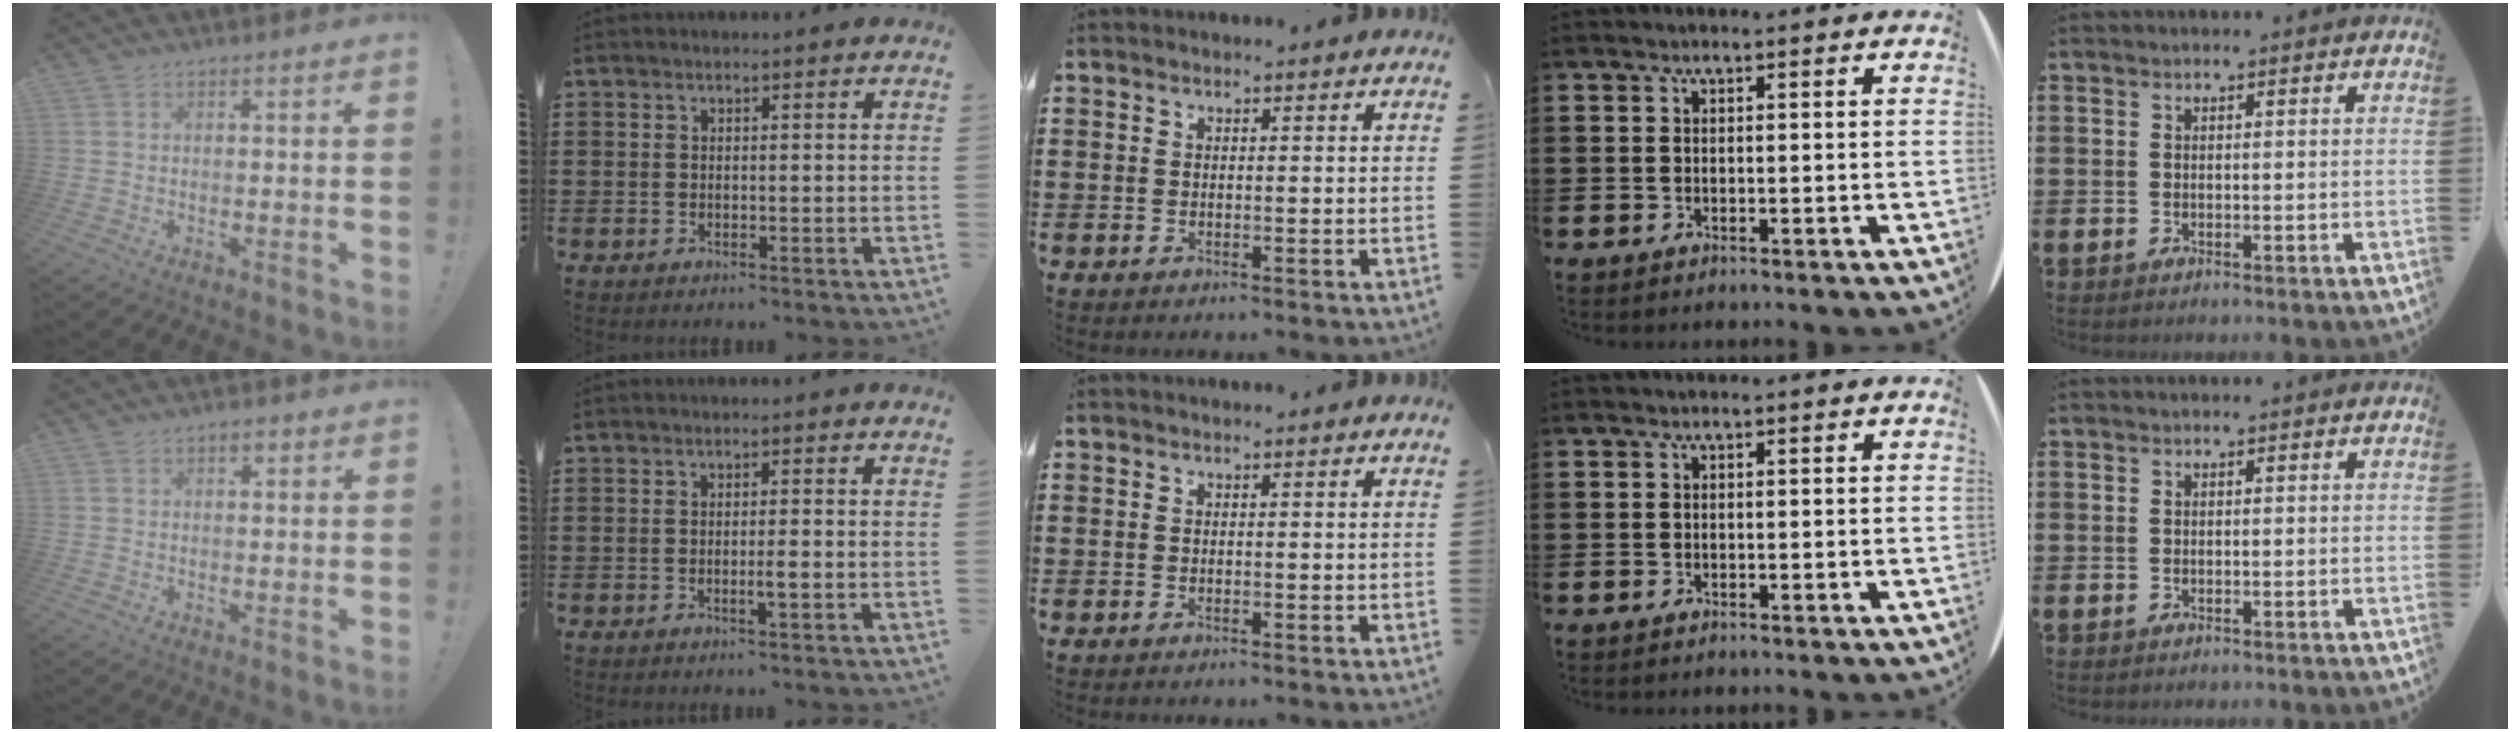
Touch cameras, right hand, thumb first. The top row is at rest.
{"thumb": {"total": 1.8, "force": [0.9, 0.9, 1.2], "torque": [-0.018, 0.000, 0.014]}, "index": {"total": 1.8, "force": [-0.6, 0.0, 1.7], "torque": [-0.034, -0.004, -0.014]}}